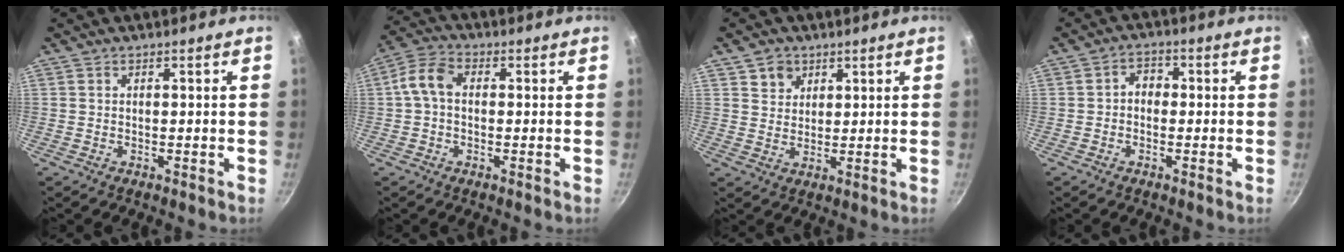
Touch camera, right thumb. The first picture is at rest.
{"total": 5.9, "force": [0.1, 4.0, 4.4], "torque": [-0.092, 0.023, -0.012]}
{"total": 4.2, "force": [2.3, 3.4, 1.0], "torque": [0.007, -0.001, 0.042]}
{"total": 3.0, "force": [-0.6, 2.4, 1.7], "torque": [-0.010, 0.013, -0.016]}